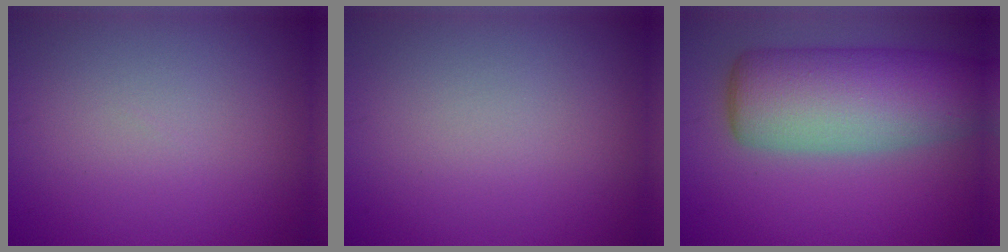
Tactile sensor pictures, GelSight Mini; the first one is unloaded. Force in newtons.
{"total": 0.0}
{"total": 9.9, "press": 9.9, "slide": 0.5}